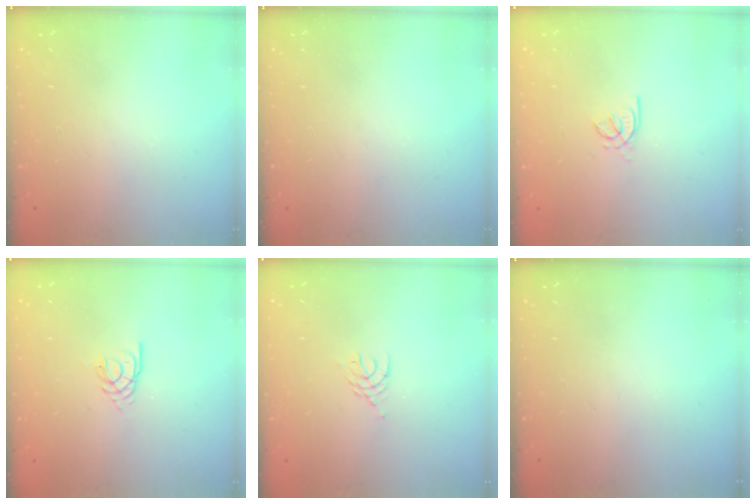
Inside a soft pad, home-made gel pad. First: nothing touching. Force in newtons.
{"total": 0.0}
{"total": 1.4, "press": 1.3, "slide": 0.4}
{"total": 2.6, "press": 2.6, "slide": 0.3}
{"total": 3.2, "press": 3.1, "slide": 0.4}
{"total": 0.0}